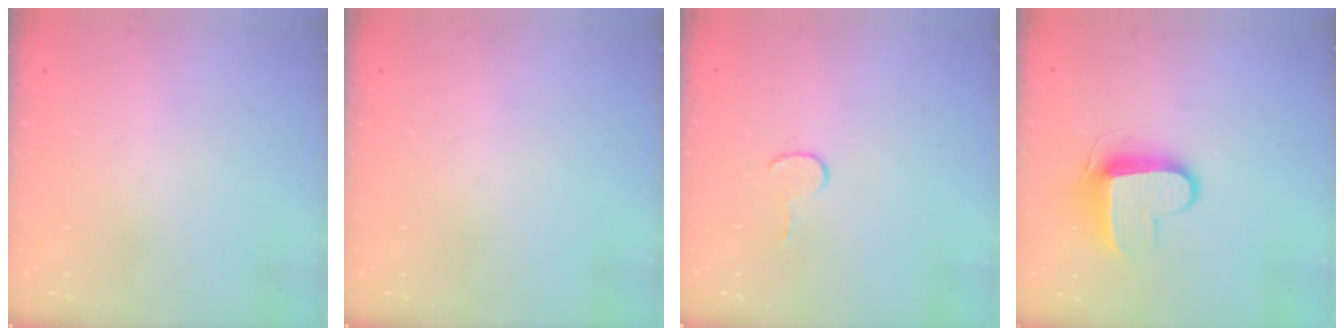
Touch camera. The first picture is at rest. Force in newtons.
{"total": 0.0}
{"total": 3.9, "press": 3.9, "slide": 0.3}
{"total": 10.0, "press": 10.0, "slide": 1.1}